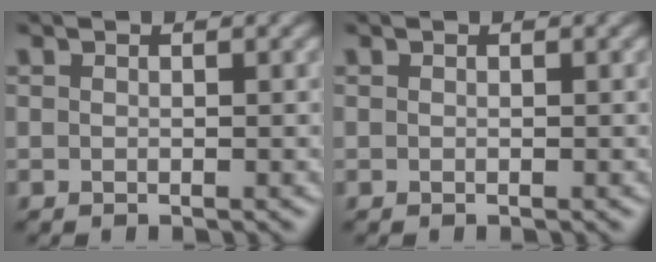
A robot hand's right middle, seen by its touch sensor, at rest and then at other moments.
{"total": 0.0}